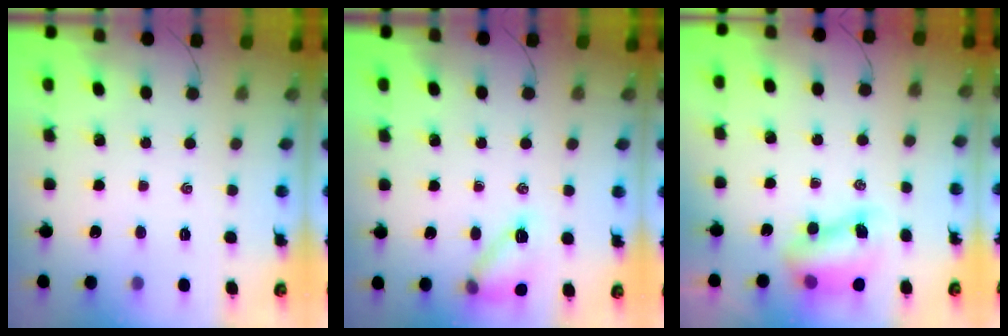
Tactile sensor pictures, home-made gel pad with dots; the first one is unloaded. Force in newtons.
{"total": 11.3, "press": 11.2, "slide": 1.5}
{"total": 8.6, "press": 8.5, "slide": 1.7}